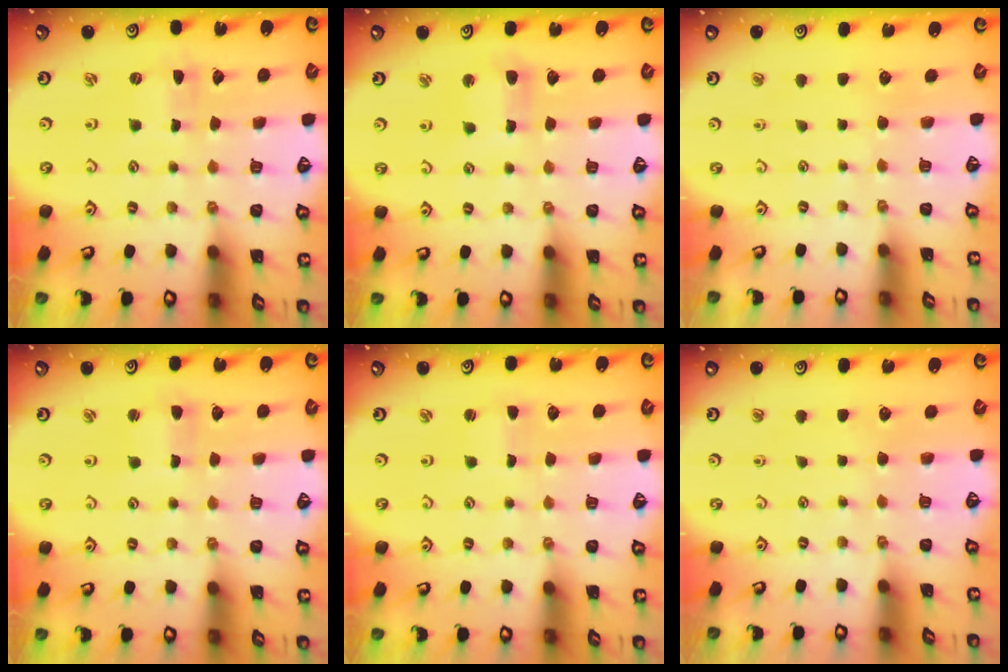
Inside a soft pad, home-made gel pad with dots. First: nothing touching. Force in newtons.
{"total": 5.2, "press": 5.1, "slide": 0.7}
{"total": 0.0}
{"total": 1.3, "press": 1.2, "slide": 0.2}
{"total": 0.9, "press": 0.9, "slide": 0.0}
{"total": 0.0}